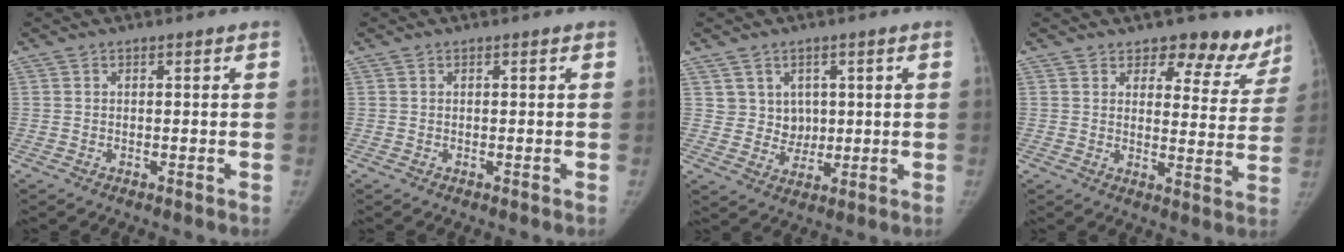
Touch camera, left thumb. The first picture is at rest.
{"total": 0.0}
{"total": 5.2, "force": [1.8, 4.7, 1.1], "torque": [0.014, -0.010, 0.037]}
{"total": 12.6, "force": [10.9, 5.7, 2.7], "torque": [0.029, -0.074, 0.112]}